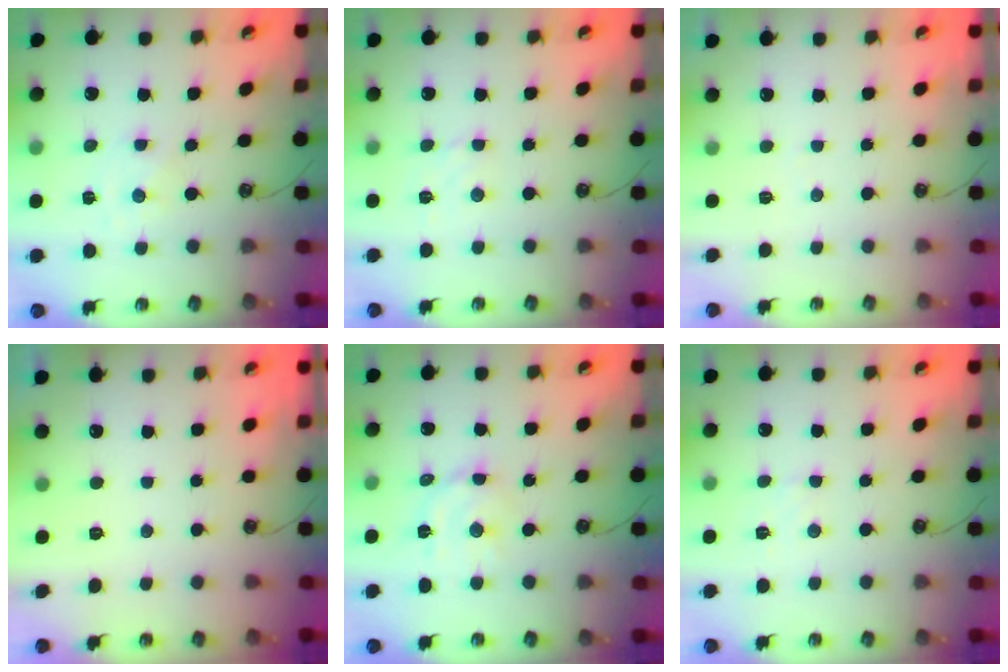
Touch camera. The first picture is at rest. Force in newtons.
{"total": 1.4, "press": 1.2, "slide": 0.7}
{"total": 2.6, "press": 2.6, "slide": 0.4}
{"total": 0.0}
{"total": 8.7, "press": 8.7, "slide": 0.7}
{"total": 4.3, "press": 4.3, "slide": 0.7}